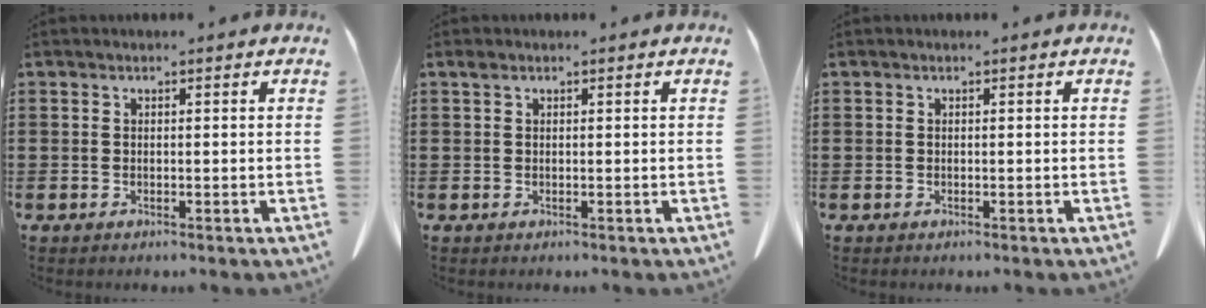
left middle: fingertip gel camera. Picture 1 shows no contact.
{"total": 0.5, "force": [0.3, 0.3, 0.3], "torque": [-0.007, 0.003, 0.006]}
{"total": 0.0}